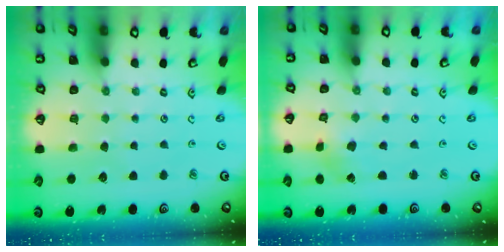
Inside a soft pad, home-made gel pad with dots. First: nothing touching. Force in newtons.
{"total": 1.0, "press": 1.0, "slide": 0.0}